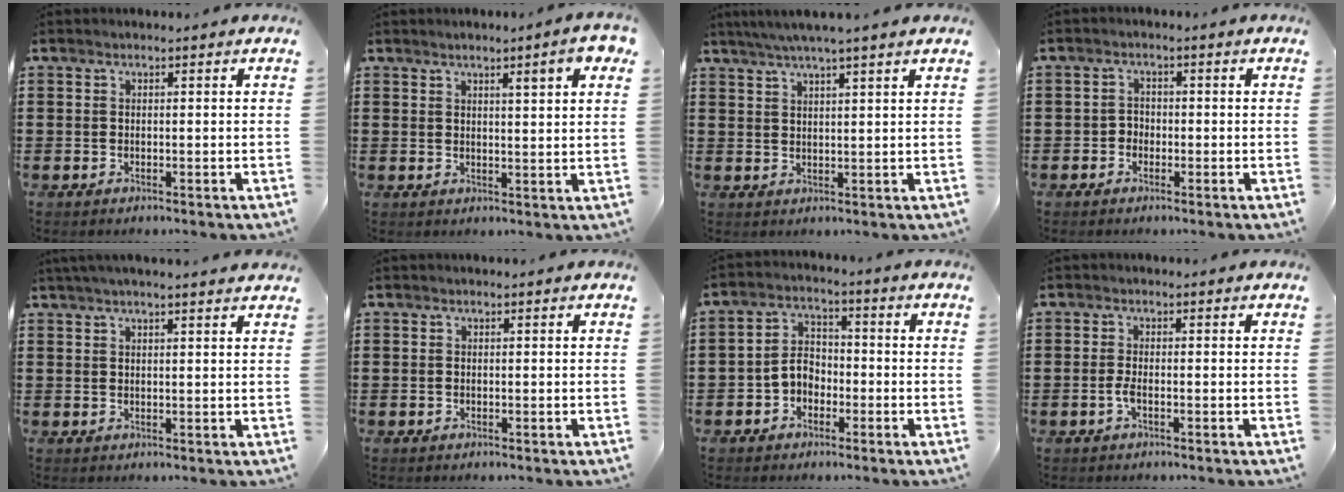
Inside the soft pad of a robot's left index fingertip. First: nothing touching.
{"total": 4.9, "force": [3.3, -0.1, 3.6], "torque": [-0.061, -0.012, 0.051]}
{"total": 3.6, "force": [3.0, -0.6, 1.8], "torque": [-0.042, -0.005, 0.053]}
{"total": 1.4, "force": [-0.9, 1.1, 0.2], "torque": [-0.008, 0.005, -0.022]}
{"total": 2.2, "force": [2.0, -0.2, 1.0], "torque": [-0.024, 0.001, 0.036]}
{"total": 0.0}
{"total": 4.3, "force": [-1.9, 3.1, 2.2], "torque": [-0.053, 0.012, -0.041]}
{"total": 1.5, "force": [-0.6, 0.2, 1.4], "torque": [-0.034, -0.002, -0.013]}